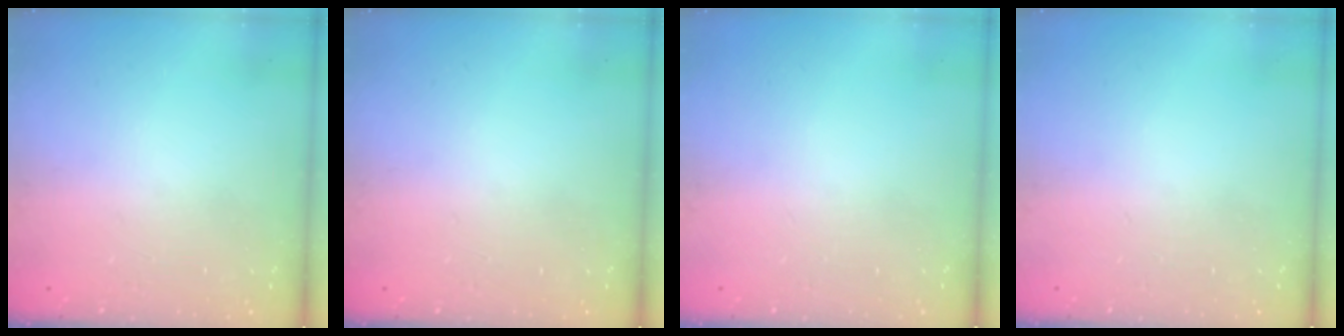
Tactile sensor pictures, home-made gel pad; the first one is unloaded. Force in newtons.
{"total": 0.0}
{"total": 0.0}
{"total": 0.0}